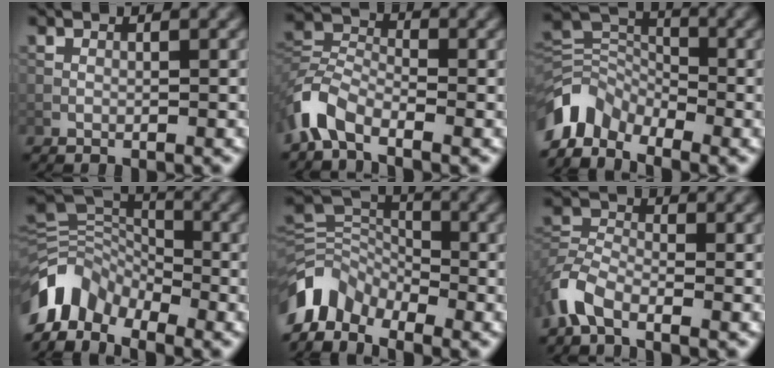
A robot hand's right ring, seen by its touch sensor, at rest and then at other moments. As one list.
[{"total": 4.9, "force": [-3.5, 2.4, 2.4], "torque": [-0.051, 0.001, -0.087]}, {"total": 5.8, "force": [-4.3, 3.2, 2.2], "torque": [-0.037, -0.003, -0.097]}, {"total": 7.7, "force": [-4.9, 4.5, 3.9], "torque": [-0.077, -0.004, -0.106]}, {"total": 6.4, "force": [-4.6, 3.6, 2.7], "torque": [-0.052, -0.005, -0.101]}, {"total": 4.3, "force": [-3.1, 2.1, 2.2], "torque": [-0.051, -0.001, -0.077]}]